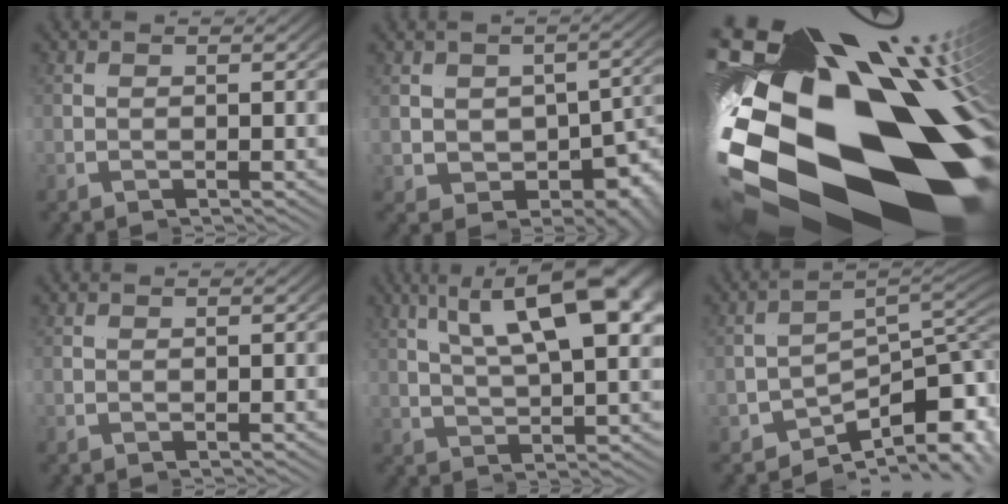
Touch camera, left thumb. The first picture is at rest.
{"total": 8.2, "force": [0.7, 6.5, 4.9], "torque": [-0.082, -0.012, 0.009]}
{"total": 33.4, "force": [-6.6, 19.6, 26.2], "torque": [-0.538, -0.085, -0.063]}
{"total": 0.0}
{"total": 6.9, "force": [3.3, -0.2, 6.1], "torque": [-0.064, 0.044, 0.034]}
{"total": 6.1, "force": [-1.6, 2.0, 5.5], "torque": [-0.081, -0.004, -0.027]}